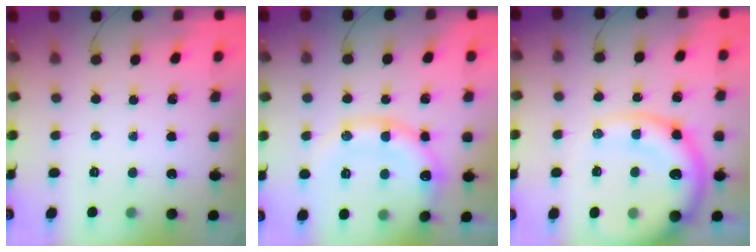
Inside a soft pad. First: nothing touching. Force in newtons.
{"total": 16.8, "press": 16.7, "slide": 2.2}
{"total": 16.3, "press": 15.9, "slide": 3.7}